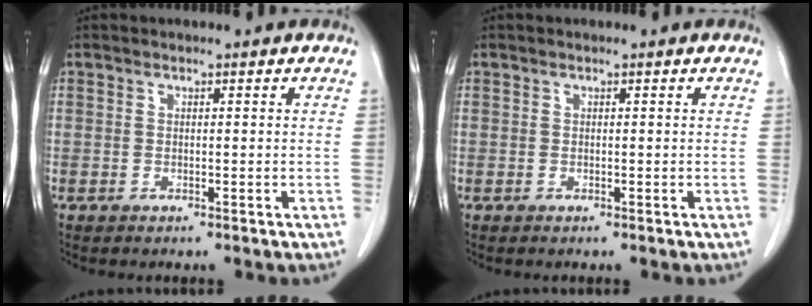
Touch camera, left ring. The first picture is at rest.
{"total": 0.0}